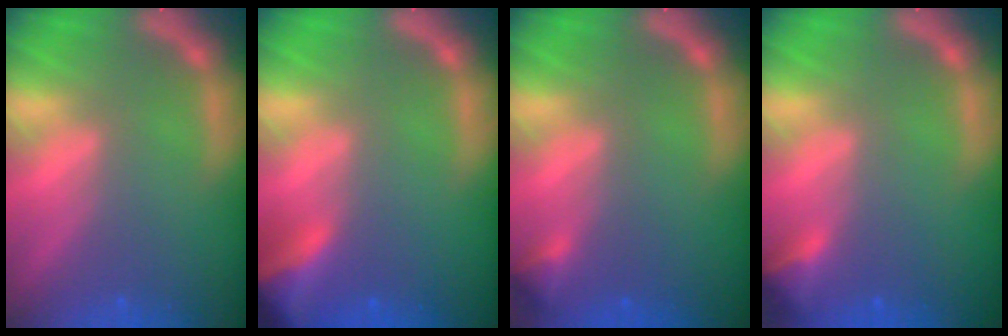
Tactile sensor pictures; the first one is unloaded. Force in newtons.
{"total": 5.9}
{"total": 1.4}
{"total": 2.4}